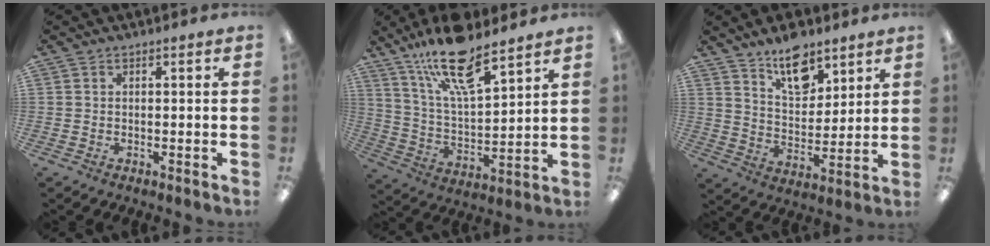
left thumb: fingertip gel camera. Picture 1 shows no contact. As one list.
[{"total": 17.5, "force": [12.5, 5.4, 11.0], "torque": [-0.199, -0.064, 0.214]}, {"total": 12.3, "force": [9.1, 6.1, 5.6], "torque": [-0.080, -0.053, 0.164]}]